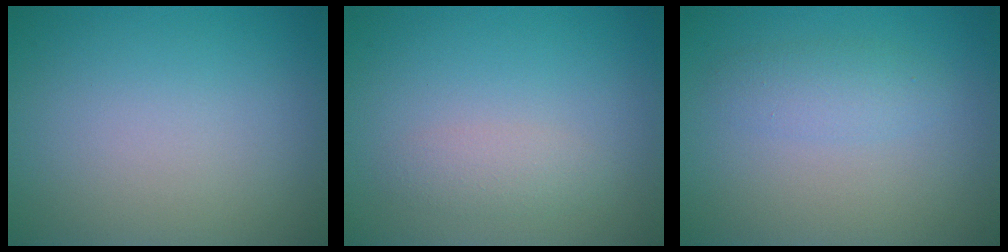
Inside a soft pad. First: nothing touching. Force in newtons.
{"total": 1.5, "press": 1.5, "slide": 0.1}
{"total": 1.8, "press": 1.8, "slide": 0.0}